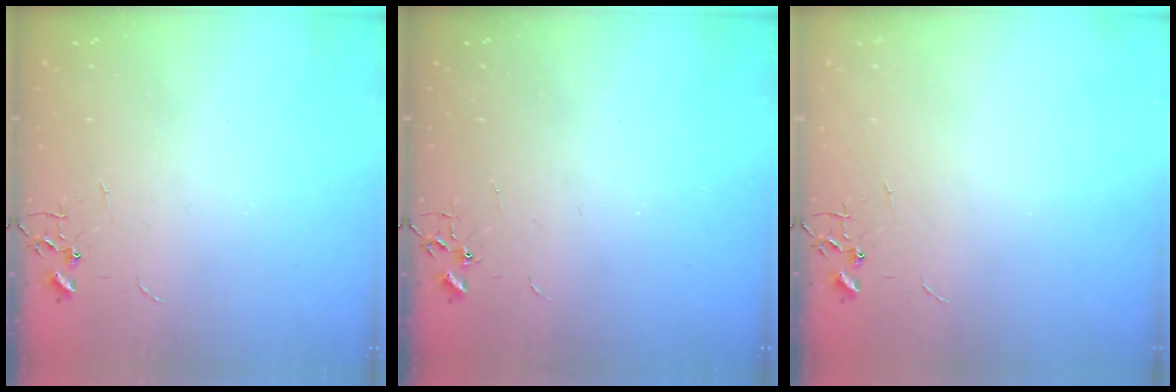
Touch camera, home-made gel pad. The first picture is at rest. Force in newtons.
{"total": 2.1, "press": 2.1, "slide": 0.4}
{"total": 0.0}